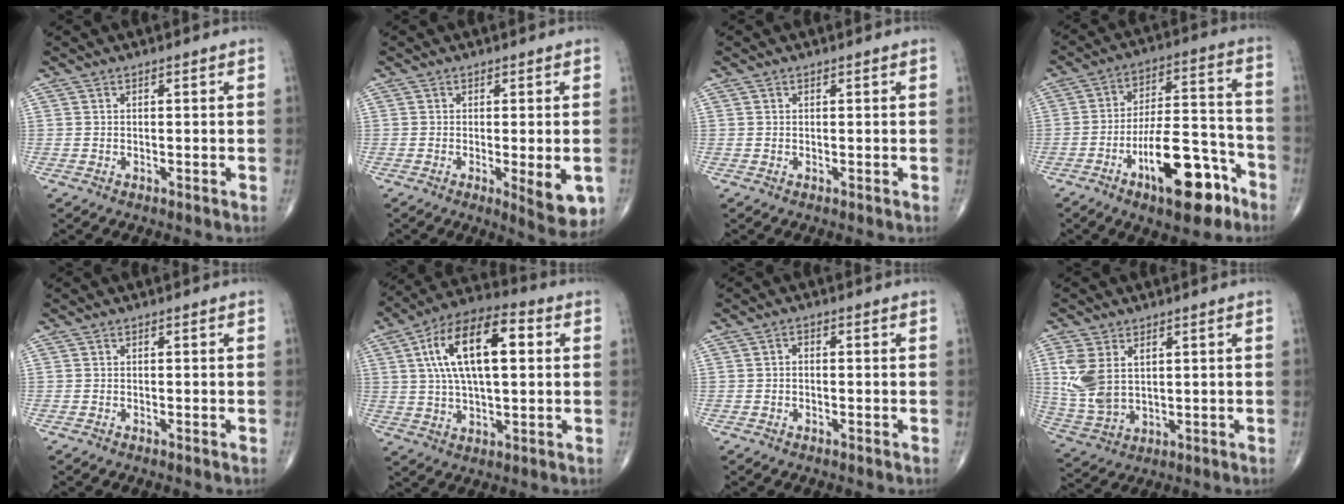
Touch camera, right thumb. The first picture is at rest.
{"total": 7.1, "force": [-1.9, 2.1, 6.5], "torque": [-0.080, -0.016, -0.022]}
{"total": 0.0}
{"total": 16.9, "force": [-8.9, 6.4, 12.8], "torque": [-0.184, 0.069, -0.138]}
{"total": 0.0}
{"total": 17.6, "force": [4.0, 7.9, 15.2], "torque": [-0.257, 0.021, 0.062]}
{"total": 1.1, "force": [-0.1, 0.8, 0.8], "torque": [-0.003, 0.004, -0.007]}
{"total": 10.3, "force": [2.6, 6.5, 7.5], "torque": [-0.158, -0.006, 0.065]}